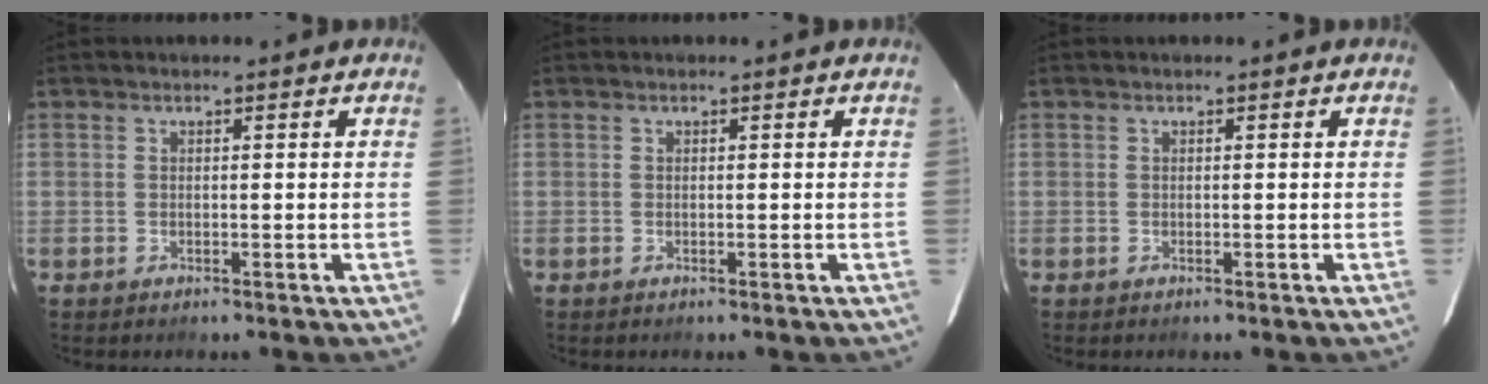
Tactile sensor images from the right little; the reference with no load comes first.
{"total": 0.0}
{"total": 0.0}